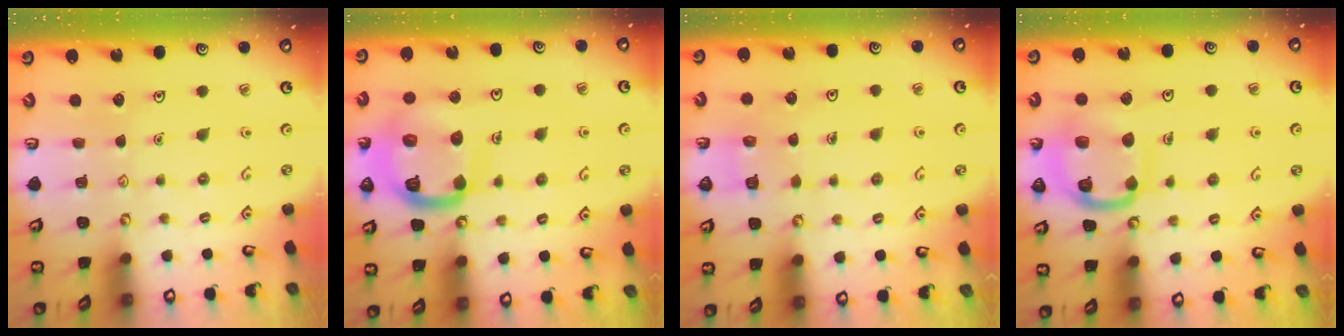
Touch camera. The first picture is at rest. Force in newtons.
{"total": 18.2, "press": 18.1, "slide": 2.0}
{"total": 2.6, "press": 2.6, "slide": 0.1}
{"total": 14.8, "press": 14.7, "slide": 1.6}